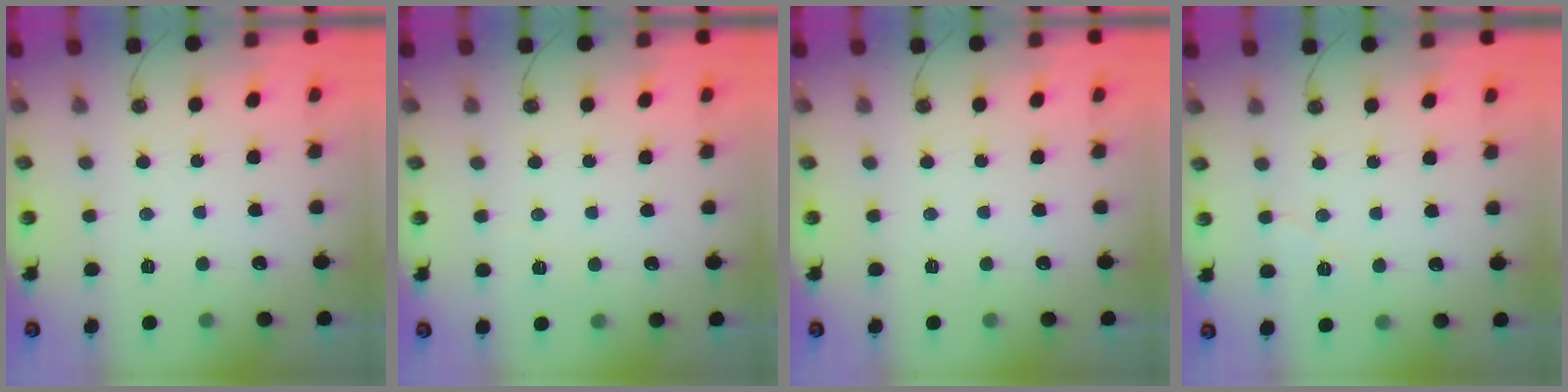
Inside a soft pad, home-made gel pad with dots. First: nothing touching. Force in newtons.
{"total": 4.2, "press": 4.1, "slide": 0.5}
{"total": 0.0}
{"total": 5.2, "press": 4.6, "slide": 2.3}